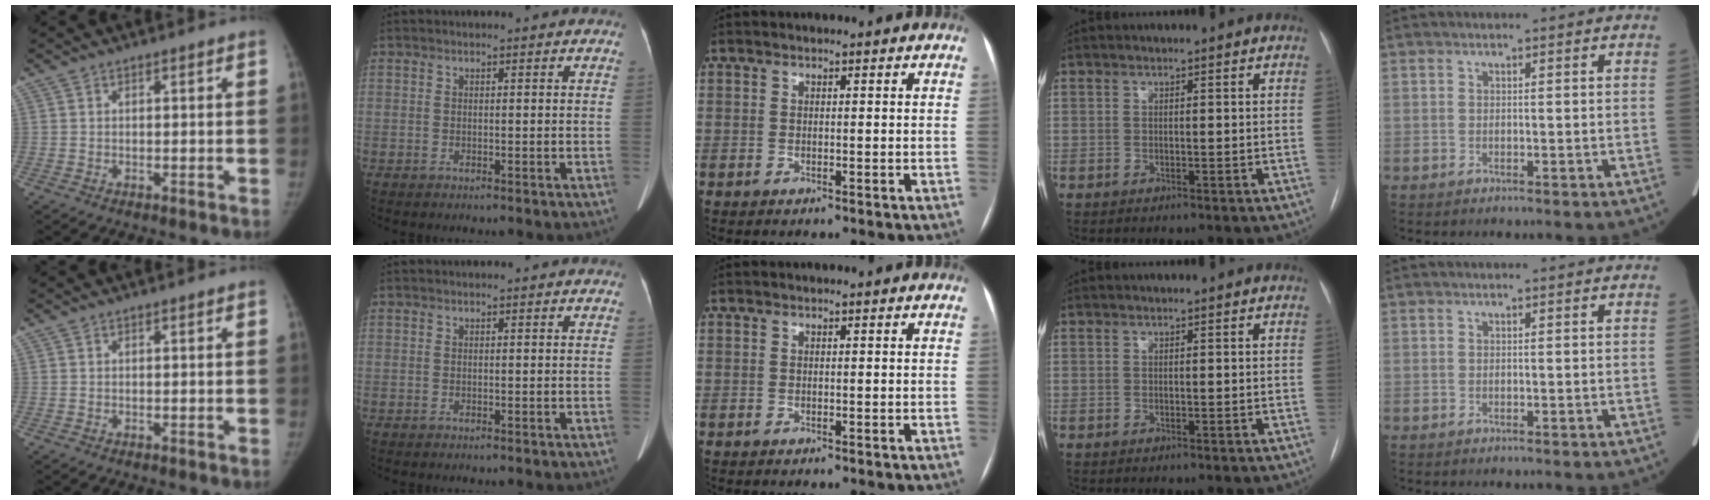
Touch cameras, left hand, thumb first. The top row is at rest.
{}